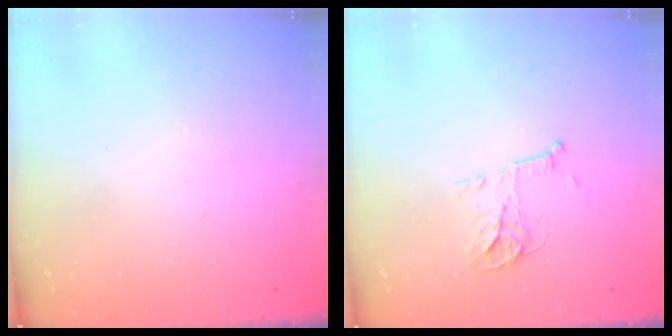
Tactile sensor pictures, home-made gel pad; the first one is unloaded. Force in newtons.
{"total": 8.0, "press": 8.0, "slide": 0.3}